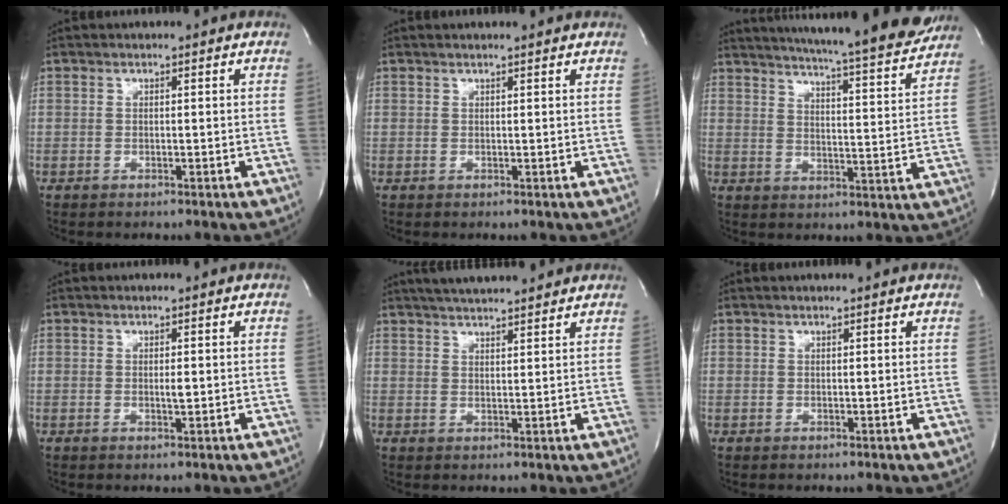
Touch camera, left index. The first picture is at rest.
{"total": 2.7, "force": [2.5, -0.1, 1.0], "torque": [-0.016, 0.014, 0.030]}
{"total": 21.4, "force": [19.5, 0.5, 8.8], "torque": [-0.139, -0.049, 0.250]}
{"total": 0.8, "force": [0.1, 0.1, 0.8], "torque": [-0.019, -0.003, 0.003]}
{"total": 9.9, "force": [8.8, 0.9, 4.3], "torque": [-0.073, 0.026, 0.127]}
{"total": 1.7, "force": [1.6, -0.1, 0.6], "torque": [-0.012, 0.011, 0.022]}